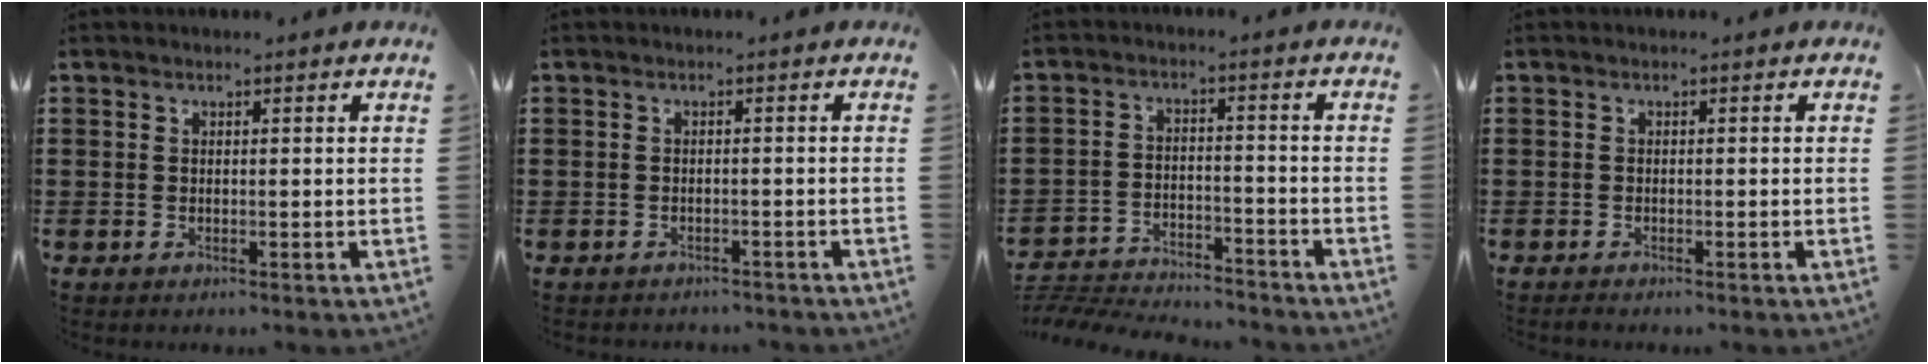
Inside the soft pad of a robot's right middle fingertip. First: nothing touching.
{"total": 1.2, "force": [-1.1, 0.3, -0.2], "torque": [-0.002, 0.003, -0.027]}
{"total": 4.9, "force": [-4.8, 0.7, 0.4], "torque": [-0.023, 0.003, -0.106]}
{"total": 0.5, "force": [-0.5, 0.0, 0.1], "torque": [-0.004, -0.004, -0.010]}